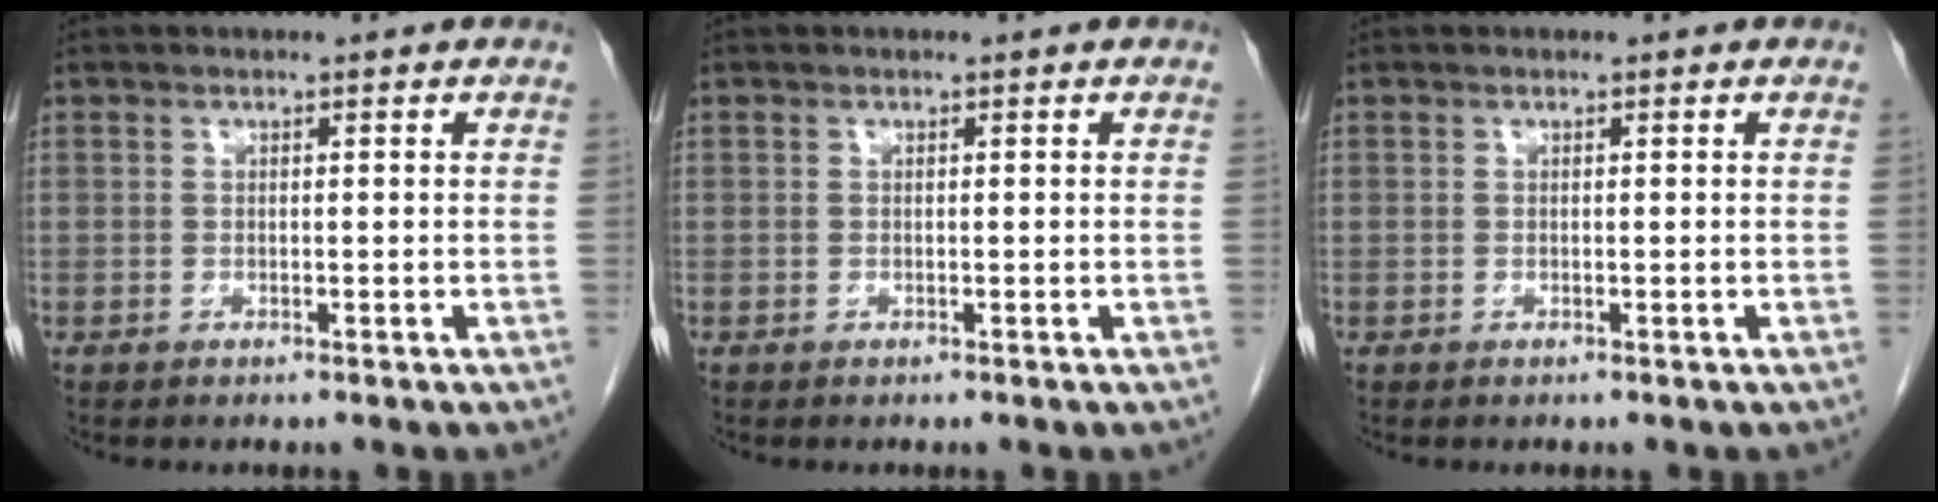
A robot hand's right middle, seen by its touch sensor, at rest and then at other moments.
{"total": 0.0}
{"total": 0.0}